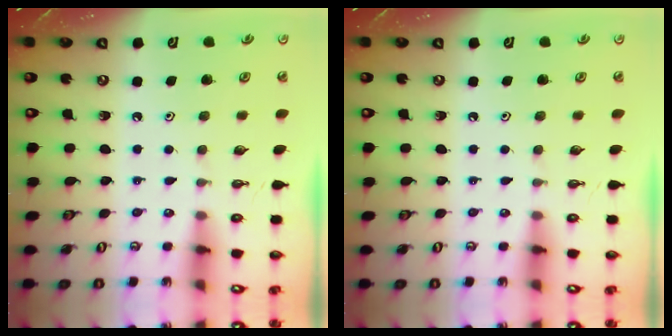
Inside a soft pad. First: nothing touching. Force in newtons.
{"total": 0.0}